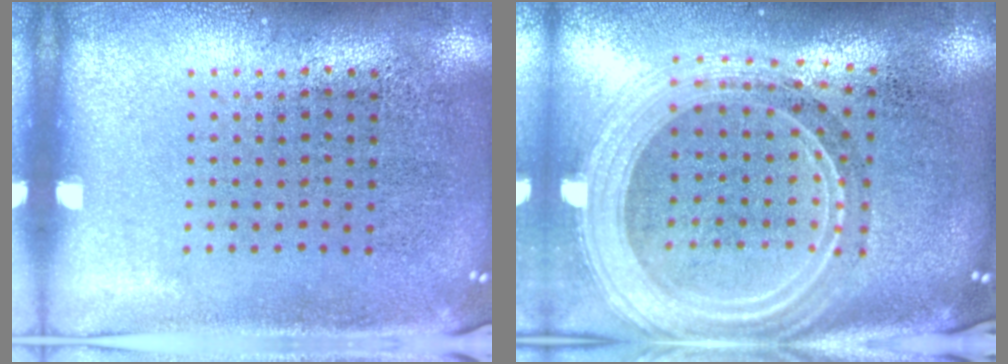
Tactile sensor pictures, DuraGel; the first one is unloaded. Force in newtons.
{"total": 2.7, "press": 2.2, "slide": 1.6}